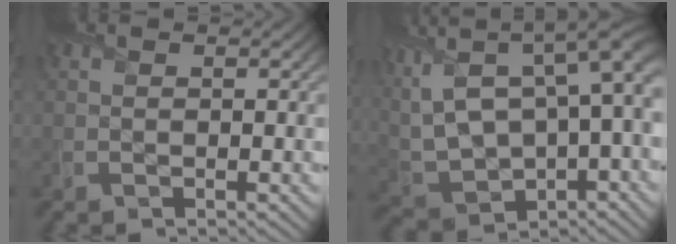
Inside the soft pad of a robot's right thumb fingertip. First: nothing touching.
{"total": 17.8, "force": [4.9, 9.7, 14.0], "torque": [-0.312, 0.013, 0.115]}